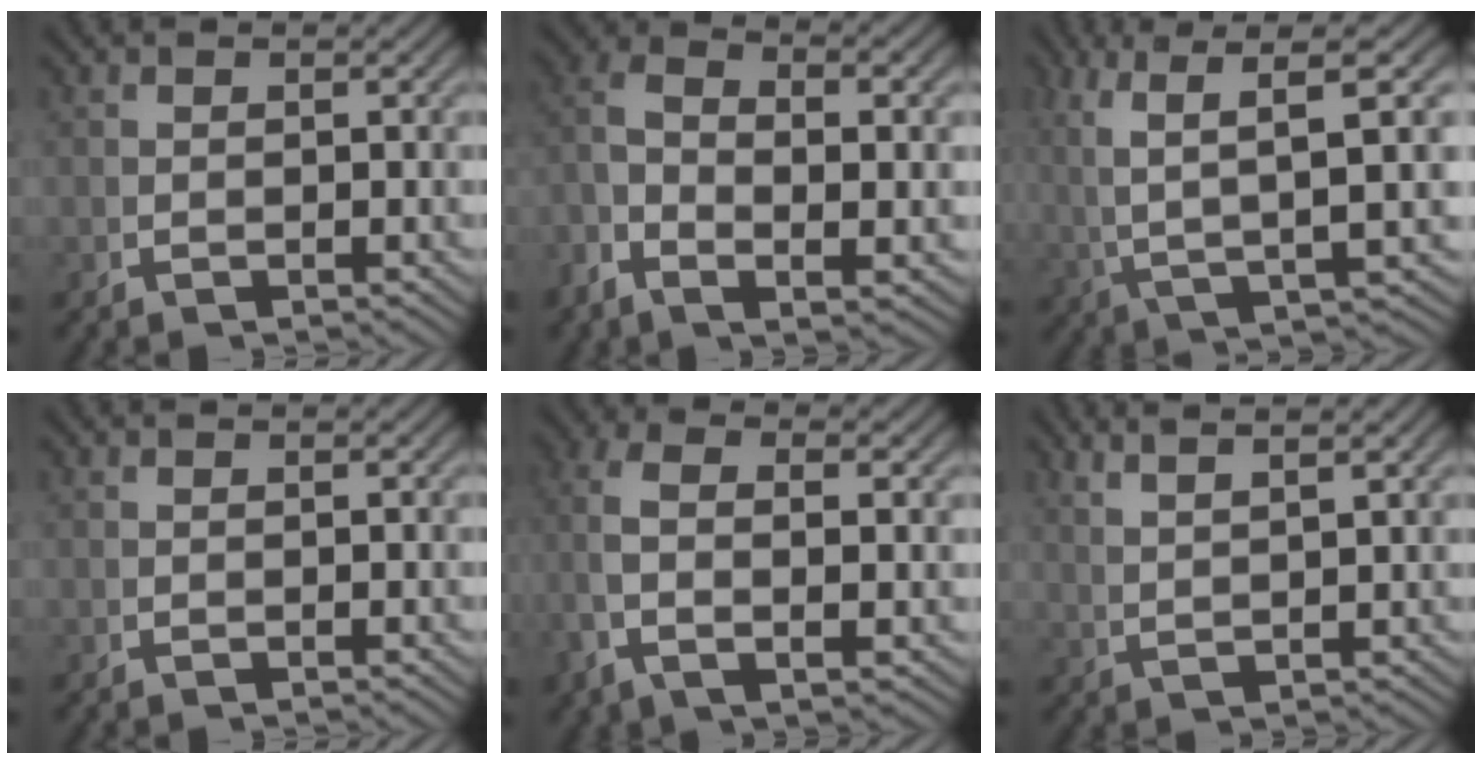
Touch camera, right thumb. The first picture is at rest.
{"total": 6.1, "force": [0.2, 3.0, 5.3], "torque": [-0.122, -0.011, 0.005]}
{"total": 9.6, "force": [2.6, 3.8, 8.4], "torque": [-0.141, 0.009, 0.043]}
{"total": 0.0}
{"total": 5.1, "force": [0.9, 1.8, 4.7], "torque": [-0.111, -0.002, 0.021]}
{"total": 4.1, "force": [3.5, 0.0, 2.3], "torque": [-0.030, 0.016, 0.067]}